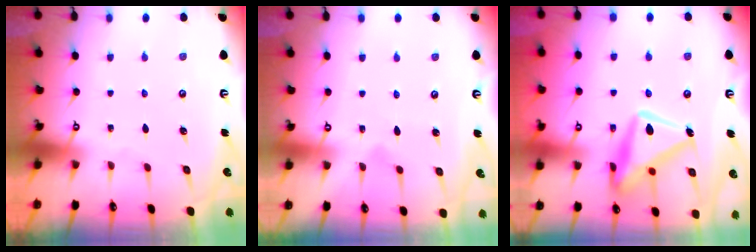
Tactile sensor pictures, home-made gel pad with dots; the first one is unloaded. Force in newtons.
{"total": 5.1, "press": 5.0, "slide": 0.3}
{"total": 17.8, "press": 17.7, "slide": 1.5}